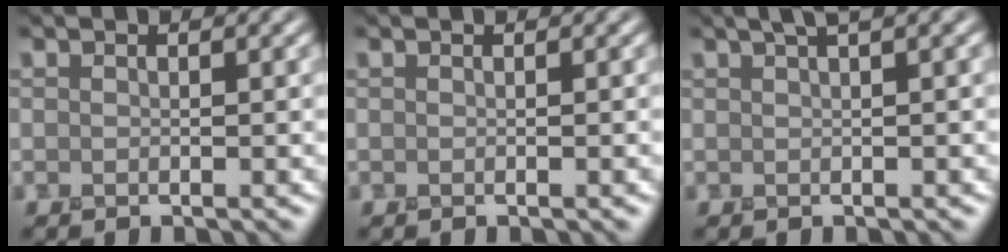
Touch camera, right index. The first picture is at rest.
{"total": 0.0}
{"total": 2.6, "force": [1.3, 0.2, 2.2], "torque": [-0.026, 0.008, 0.021]}